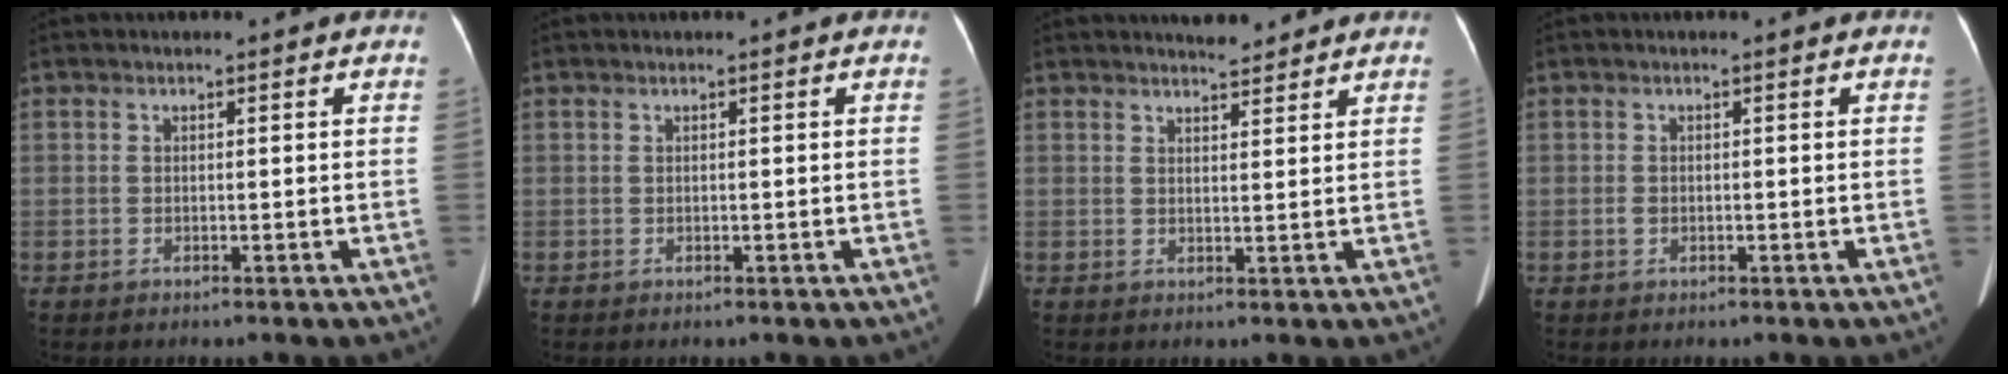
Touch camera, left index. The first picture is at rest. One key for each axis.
{"total": 0.0}
{"total": 3.9, "fx": 3.7, "fy": 0.7, "fz": 1.0, "tx": -0.016, "ty": 0.006, "tz": 0.050}
{"total": 0.8, "fx": -0.5, "fy": 0.5, "fz": 0.4, "tx": -0.012, "ty": -0.003, "tz": -0.007}